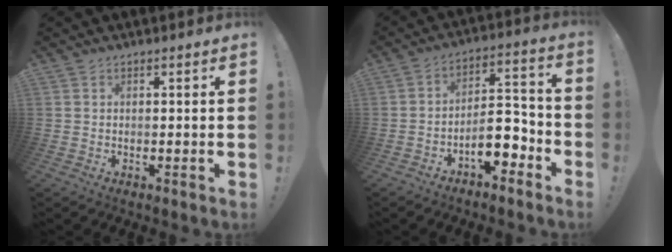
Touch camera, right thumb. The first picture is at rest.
{"total": 10.0, "force": [-5.8, 4.7, 6.8], "torque": [-0.103, 0.034, -0.096]}